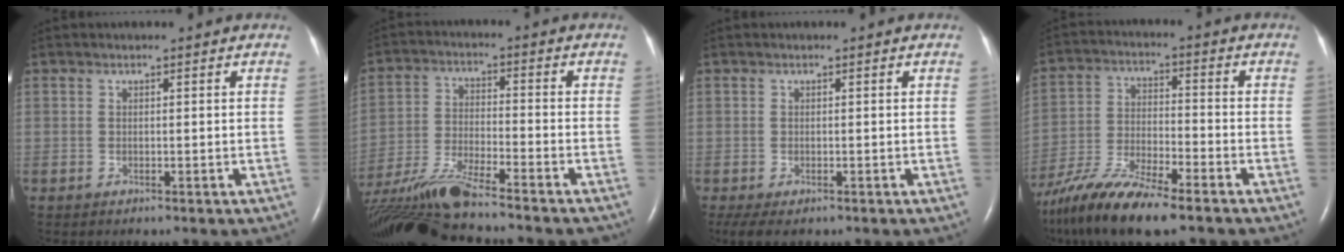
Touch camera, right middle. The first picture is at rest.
{"total": 17.0, "force": [-14.7, 0.4, 8.5], "torque": [-0.185, -0.027, -0.257]}
{"total": 3.6, "force": [-2.2, 1.3, 2.5], "torque": [-0.042, -0.012, -0.034]}
{"total": 14.8, "force": [-11.5, 1.9, 9.1], "torque": [-0.192, -0.026, -0.214]}